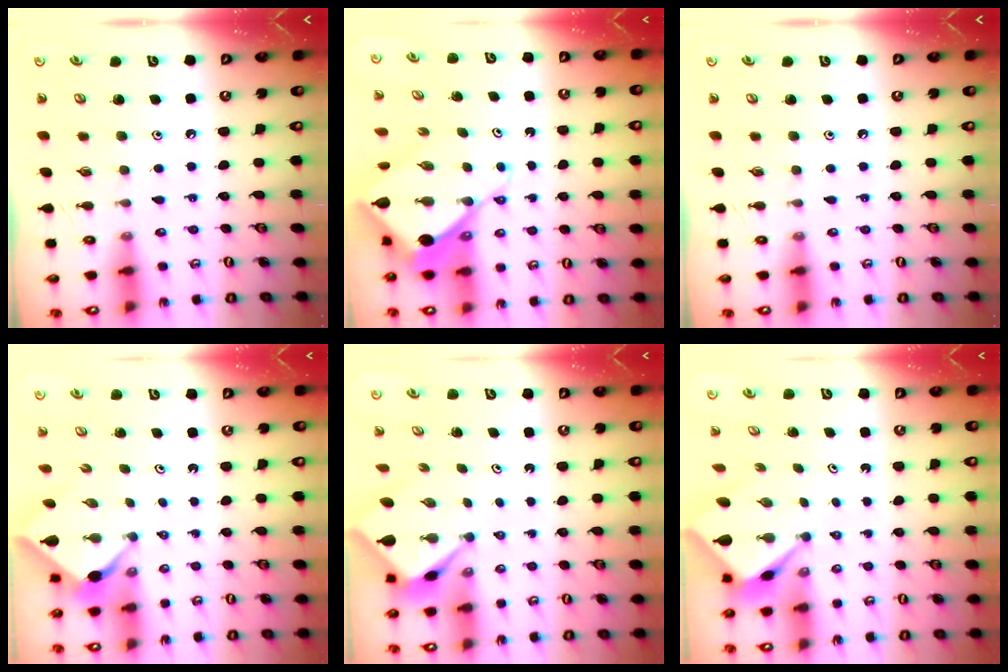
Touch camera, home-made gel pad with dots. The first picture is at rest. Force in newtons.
{"total": 10.4, "press": 10.3, "slide": 1.0}
{"total": 0.0}
{"total": 2.5, "press": 2.5, "slide": 0.2}
{"total": 2.5, "press": 2.5, "slide": 0.2}
{"total": 2.7, "press": 2.7, "slide": 0.2}